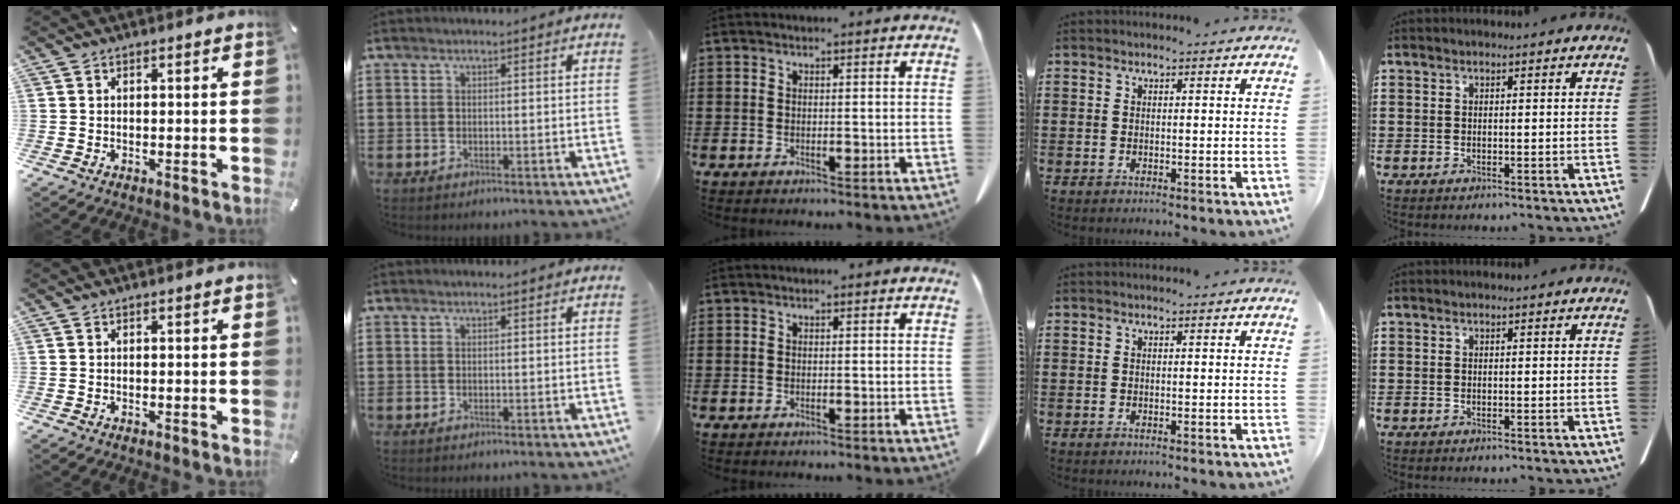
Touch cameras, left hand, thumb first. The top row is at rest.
{}